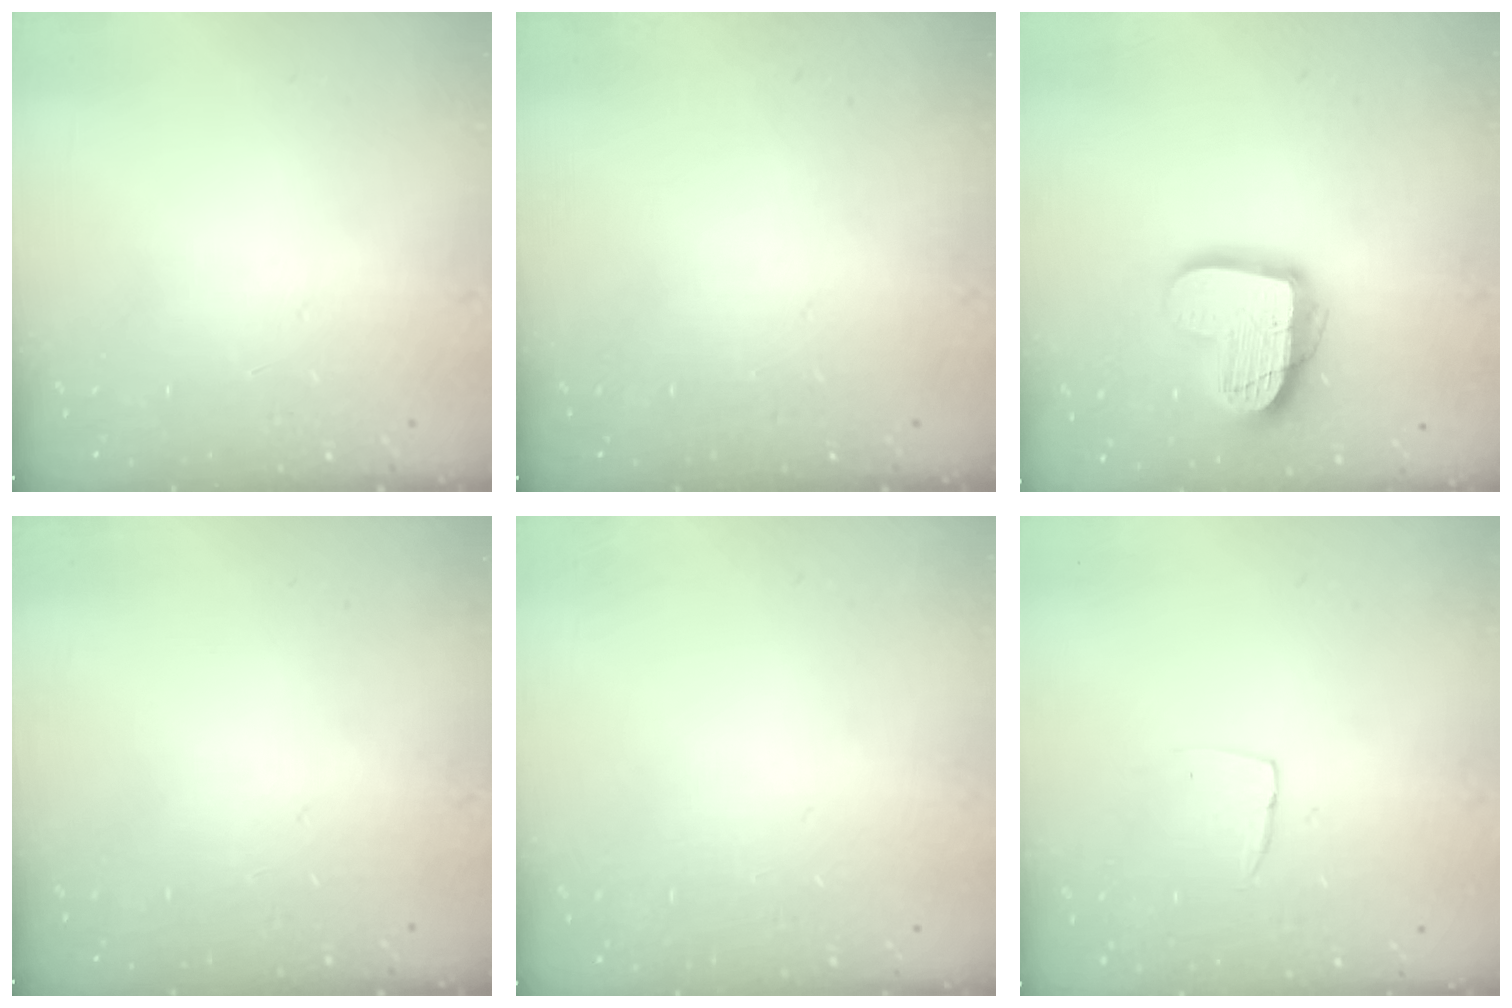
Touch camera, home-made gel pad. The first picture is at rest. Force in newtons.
{"total": 0.0}
{"total": 15.9, "press": 15.9, "slide": 1.2}
{"total": 0.0}
{"total": 0.0}
{"total": 4.0, "press": 4.0, "slide": 0.2}